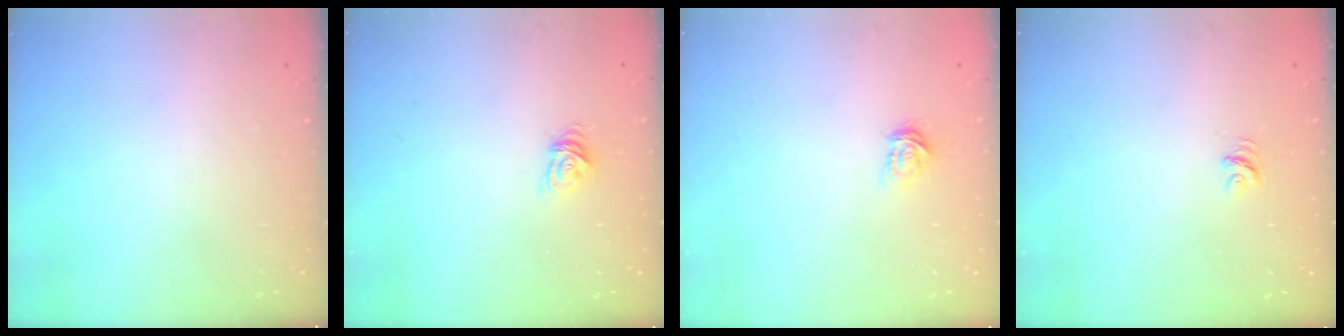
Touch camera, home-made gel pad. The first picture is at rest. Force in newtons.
{"total": 5.1, "press": 5.0, "slide": 0.4}
{"total": 3.4, "press": 3.4, "slide": 0.4}
{"total": 3.7, "press": 3.7, "slide": 0.2}